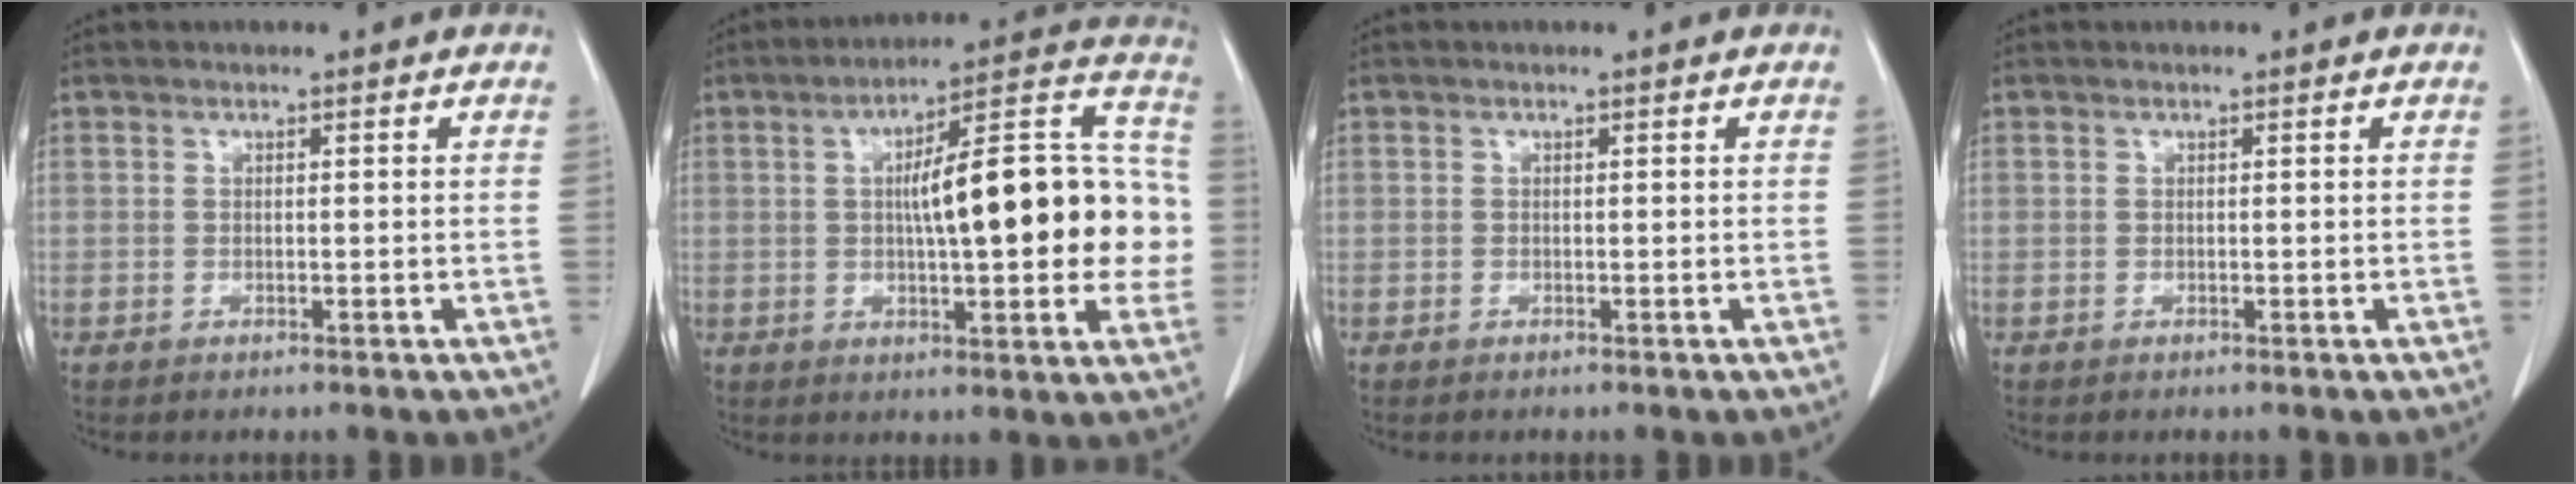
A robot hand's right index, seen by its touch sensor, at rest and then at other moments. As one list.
[{"total": 21.1, "force": [0.0, 4.8, 20.6], "torque": [-0.258, 0.043, 0.003]}, {"total": 0.0}, {"total": 0.0}]